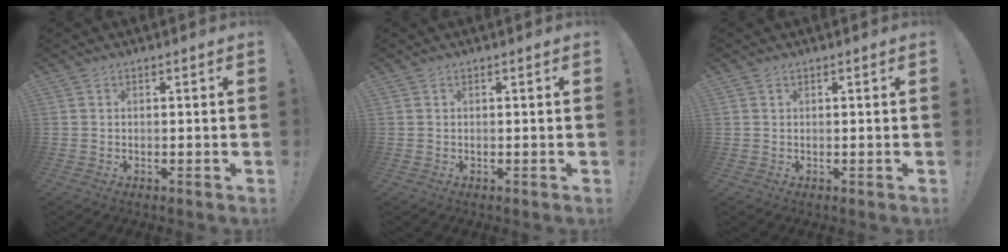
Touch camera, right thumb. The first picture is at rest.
{"total": 0.0}
{"total": 0.5, "force": [0.4, 0.3, -0.1], "torque": [0.008, -0.004, 0.007]}